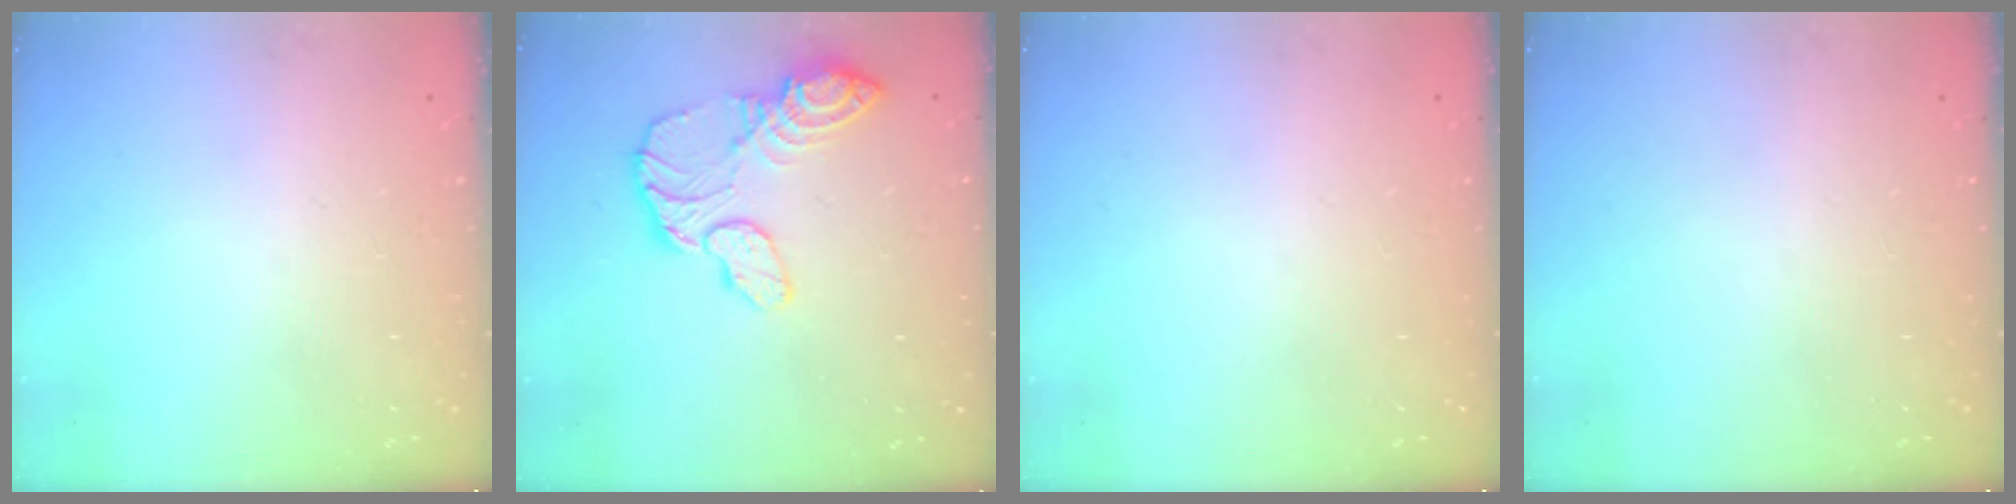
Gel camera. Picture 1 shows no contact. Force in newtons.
{"total": 13.3, "press": 13.2, "slide": 1.2}
{"total": 0.0}
{"total": 0.0}